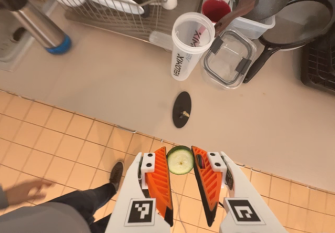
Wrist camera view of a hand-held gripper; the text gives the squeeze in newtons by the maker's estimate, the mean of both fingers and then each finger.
{"total": 8.3, "left": 8.1, "right": 8.6}